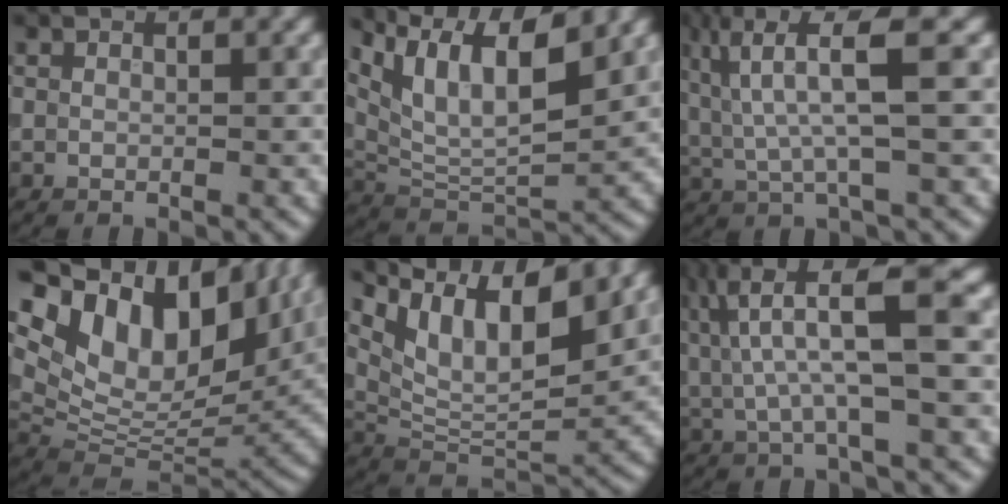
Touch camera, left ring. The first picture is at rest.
{"total": 10.1, "force": [6.4, 3.3, 7.1], "torque": [-0.133, 0.003, 0.118]}
{"total": 6.5, "force": [2.2, 1.0, 6.0], "torque": [-0.124, 0.006, 0.045]}
{"total": 17.1, "force": [7.2, 9.6, 12.2], "torque": [-0.249, 0.025, 0.140]}
{"total": 11.2, "force": [6.8, 3.9, 7.9], "torque": [-0.136, 0.002, 0.124]}
{"total": 8.2, "force": [2.4, 1.8, 7.6], "torque": [-0.142, 0.013, 0.046]}